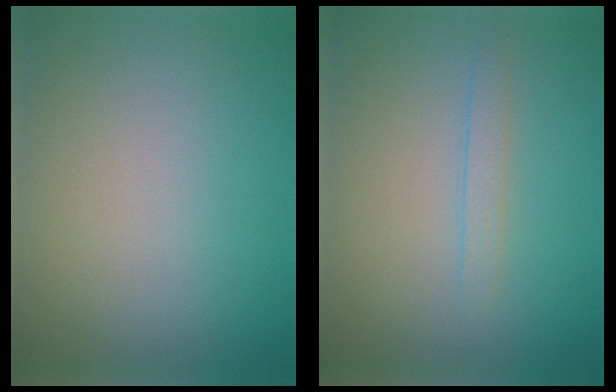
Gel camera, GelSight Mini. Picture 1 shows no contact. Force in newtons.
{"total": 1.2, "press": 1.2, "slide": 0.2}